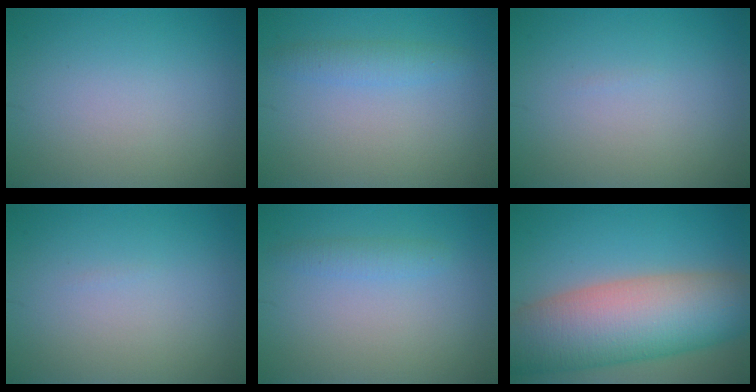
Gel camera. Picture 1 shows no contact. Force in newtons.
{"total": 1.8, "press": 1.8, "slide": 0.1}
{"total": 0.0}
{"total": 0.0}
{"total": 1.3, "press": 1.3, "slide": 0.0}
{"total": 12.4, "press": 12.4, "slide": 0.6}